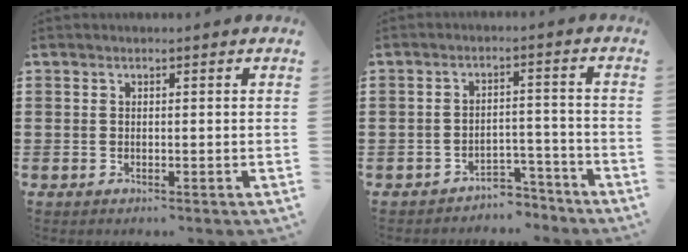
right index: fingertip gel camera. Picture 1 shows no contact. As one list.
[{"total": 4.0, "force": [-3.8, 1.0, 0.6], "torque": [-0.013, 0.009, -0.078]}]